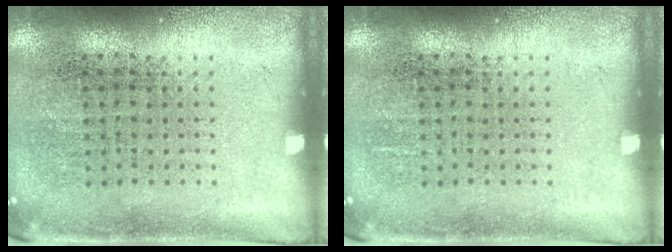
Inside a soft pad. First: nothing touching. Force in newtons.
{"total": 0.0}